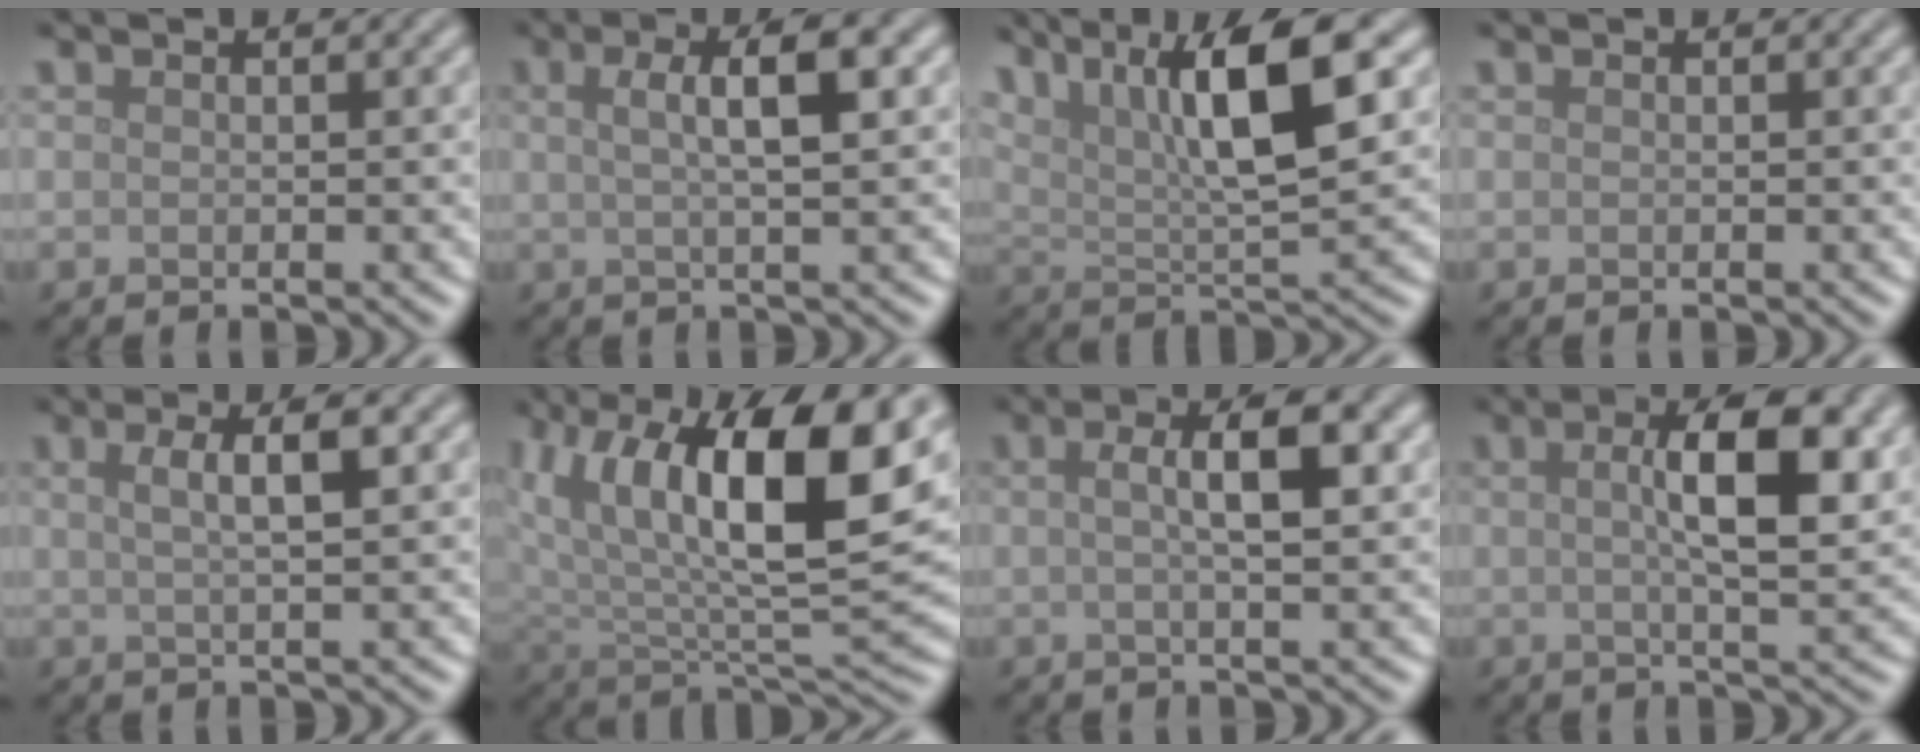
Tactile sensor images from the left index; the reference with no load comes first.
{"total": 4.8, "force": [1.2, 1.1, 4.5], "torque": [-0.064, 0.009, 0.014]}
{"total": 9.9, "force": [4.7, 3.0, 8.2], "torque": [-0.144, 0.006, 0.083]}
{"total": 0.0}
{"total": 3.8, "force": [1.0, 1.0, 3.5], "torque": [-0.046, 0.007, 0.013]}
{"total": 14.0, "force": [5.7, 5.3, 11.7], "torque": [-0.181, 0.004, 0.100]}
{"total": 4.4, "force": [0.7, 1.0, 4.2], "torque": [-0.062, 0.011, 0.006]}
{"total": 7.4, "force": [1.5, 1.9, 7.0], "torque": [-0.095, 0.012, 0.020]}